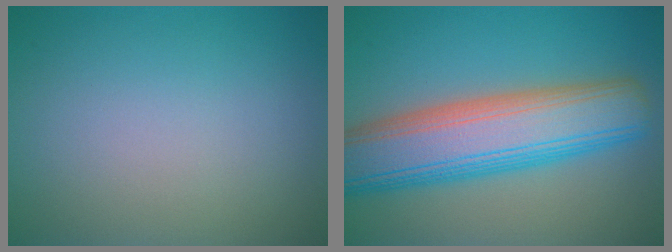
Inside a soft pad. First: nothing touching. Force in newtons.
{"total": 10.4, "press": 10.4, "slide": 0.4}